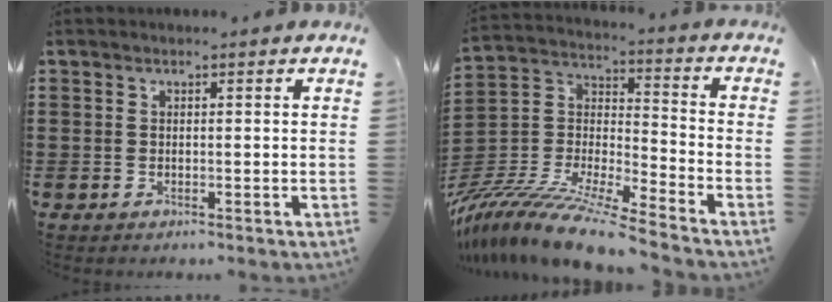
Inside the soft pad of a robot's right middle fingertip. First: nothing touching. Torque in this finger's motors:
{"motor_torque": [1.73, -0.41, 1.05, 0.21]}